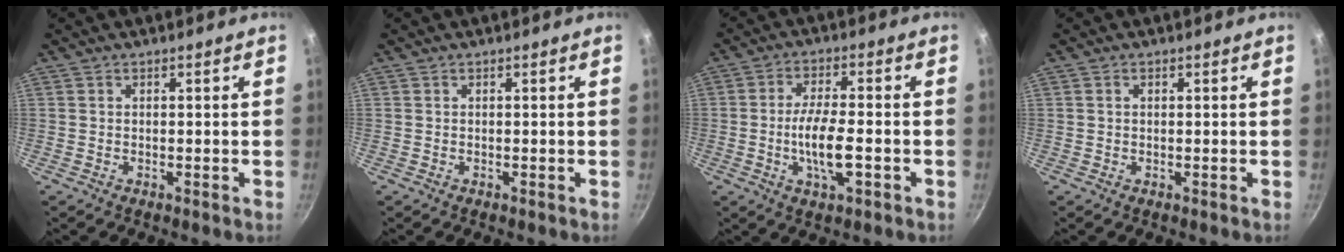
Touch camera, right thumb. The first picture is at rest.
{"total": 0.0}
{"total": 8.8, "force": [-2.3, 2.9, 8.0], "torque": [-0.144, 0.012, -0.046]}
{"total": 0.7, "force": [0.2, 0.4, 0.4], "torque": [-0.007, 0.003, 0.003]}